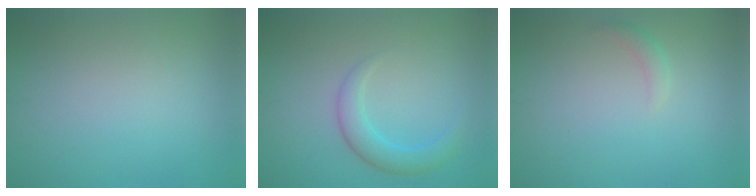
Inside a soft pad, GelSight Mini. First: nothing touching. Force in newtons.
{"total": 2.8, "press": 2.8, "slide": 0.1}
{"total": 1.1, "press": 1.1, "slide": 0.0}